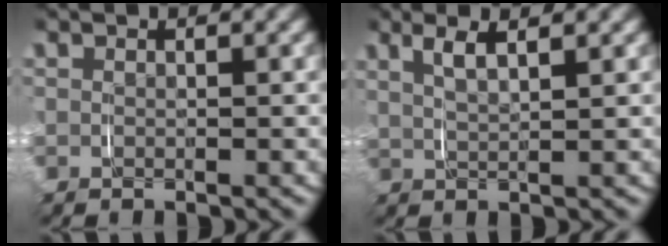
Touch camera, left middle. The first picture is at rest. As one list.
[{"total": 3.0, "force": [1.7, 0.9, 2.2], "torque": [-0.043, 0.001, 0.033]}]